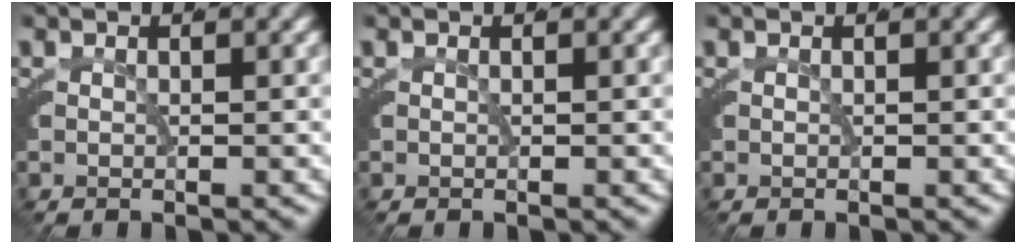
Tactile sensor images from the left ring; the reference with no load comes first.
{"total": 0.0}
{"total": 0.0}